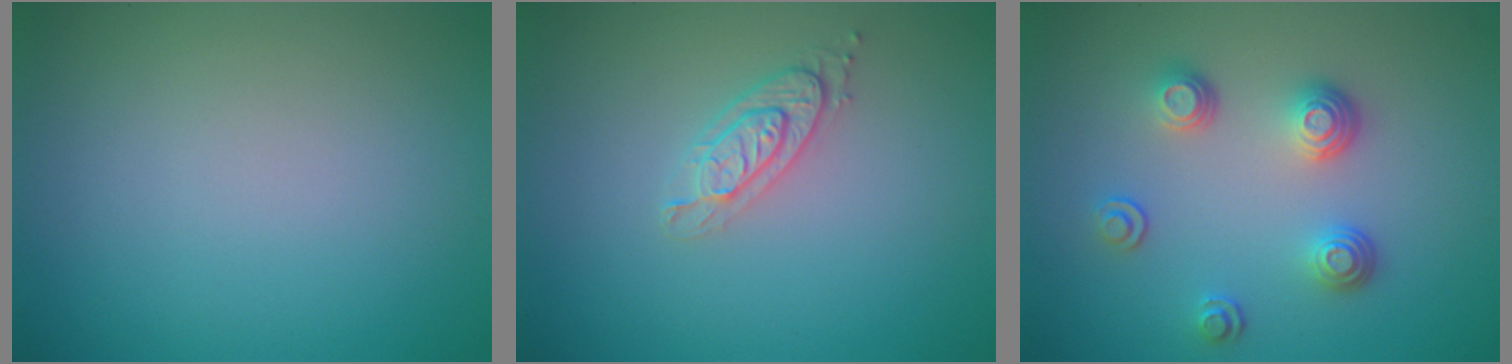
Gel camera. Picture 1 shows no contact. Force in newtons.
{"total": 2.0, "press": 2.0, "slide": 0.5}
{"total": 3.4, "press": 2.7, "slide": 2.1}